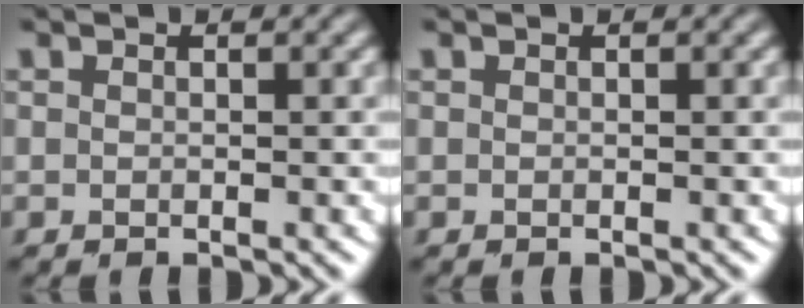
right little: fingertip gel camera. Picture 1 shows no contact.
{"total": 0.0}